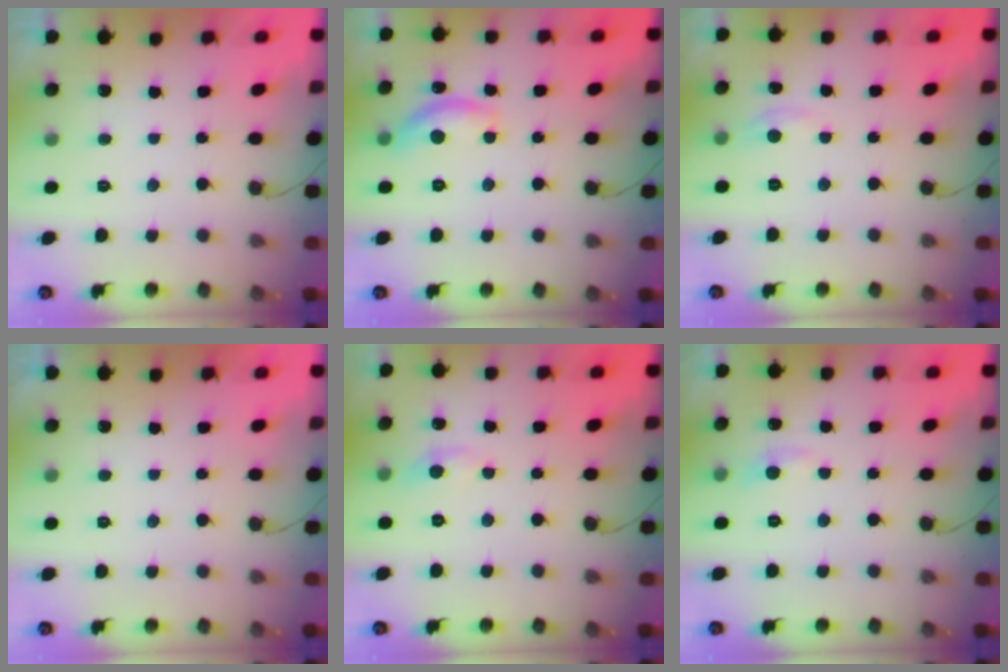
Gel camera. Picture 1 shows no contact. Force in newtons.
{"total": 12.1, "press": 12.0, "slide": 0.7}
{"total": 2.8, "press": 2.8, "slide": 0.4}
{"total": 0.0}
{"total": 3.8, "press": 3.7, "slide": 0.5}
{"total": 5.9, "press": 5.9, "slide": 0.9}